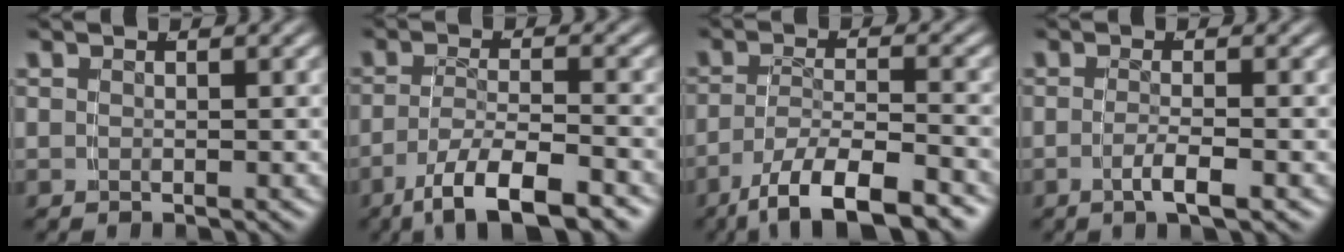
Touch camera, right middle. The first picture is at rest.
{"total": 7.0, "force": [-4.7, 1.5, 4.9], "torque": [-0.077, -0.022, -0.058]}
{"total": 7.6, "force": [-5.2, 2.0, 5.2], "torque": [-0.082, -0.022, -0.067]}
{"total": 2.2, "force": [-1.4, -0.6, 1.6], "torque": [-0.035, -0.009, -0.019]}